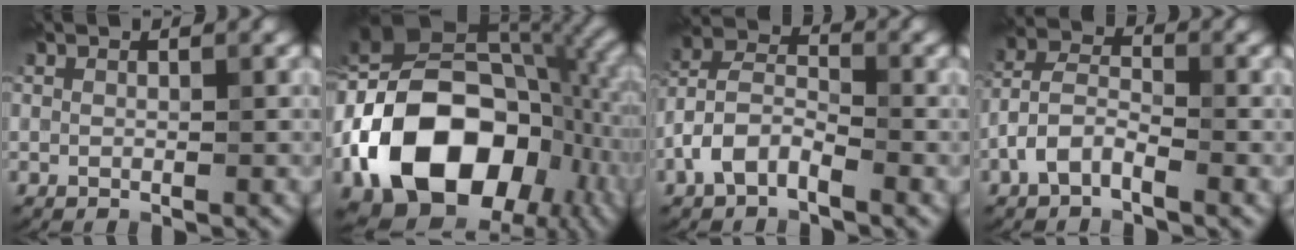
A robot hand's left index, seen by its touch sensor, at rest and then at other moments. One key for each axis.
{"total": 19.3, "fx": -5.0, "fy": 13.7, "fz": 12.6, "tx": -0.250, "ty": 0.003, "tz": -0.095}
{"total": 4.4, "fx": -2.6, "fy": 2.2, "fz": 2.8, "tx": -0.063, "ty": 0.013, "tz": -0.059}
{"total": 3.6, "fx": -2.2, "fy": 1.7, "fz": 2.4, "tx": -0.052, "ty": 0.013, "tz": -0.055}